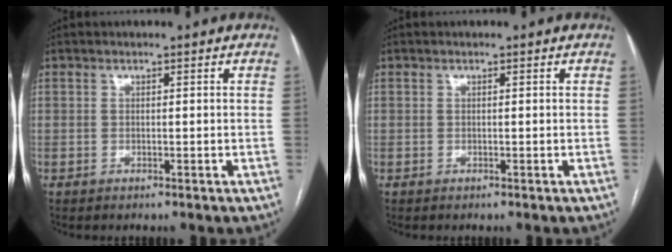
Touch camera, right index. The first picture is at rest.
{"total": 0.0}